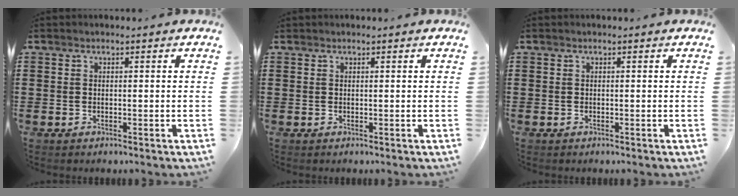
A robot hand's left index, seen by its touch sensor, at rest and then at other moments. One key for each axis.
{"total": 0.0}
{"total": 0.0}